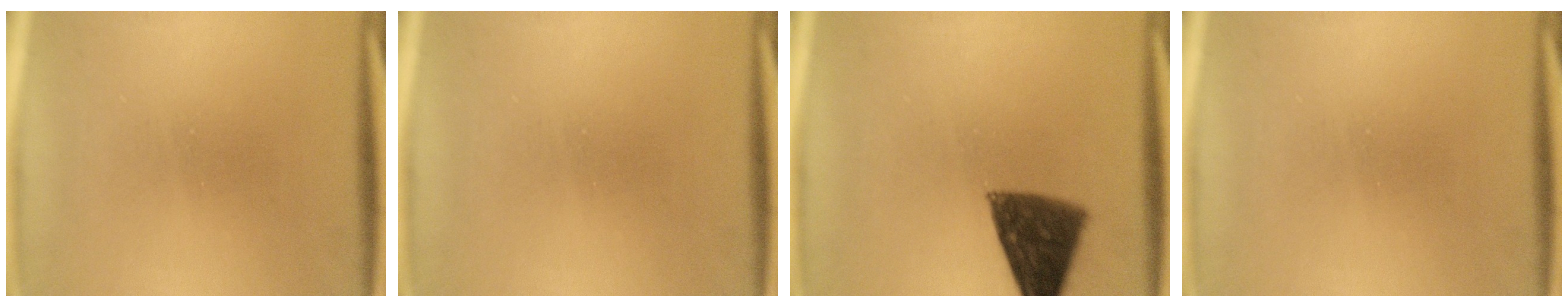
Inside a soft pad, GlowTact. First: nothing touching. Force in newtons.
{"total": 0.0}
{"total": 10.4}
{"total": 0.0}